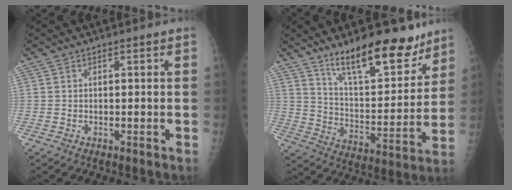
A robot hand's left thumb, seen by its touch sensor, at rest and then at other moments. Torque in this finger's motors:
{"motor_torque": [0.44, 0.19, 0.96, -1.25, 0.14]}